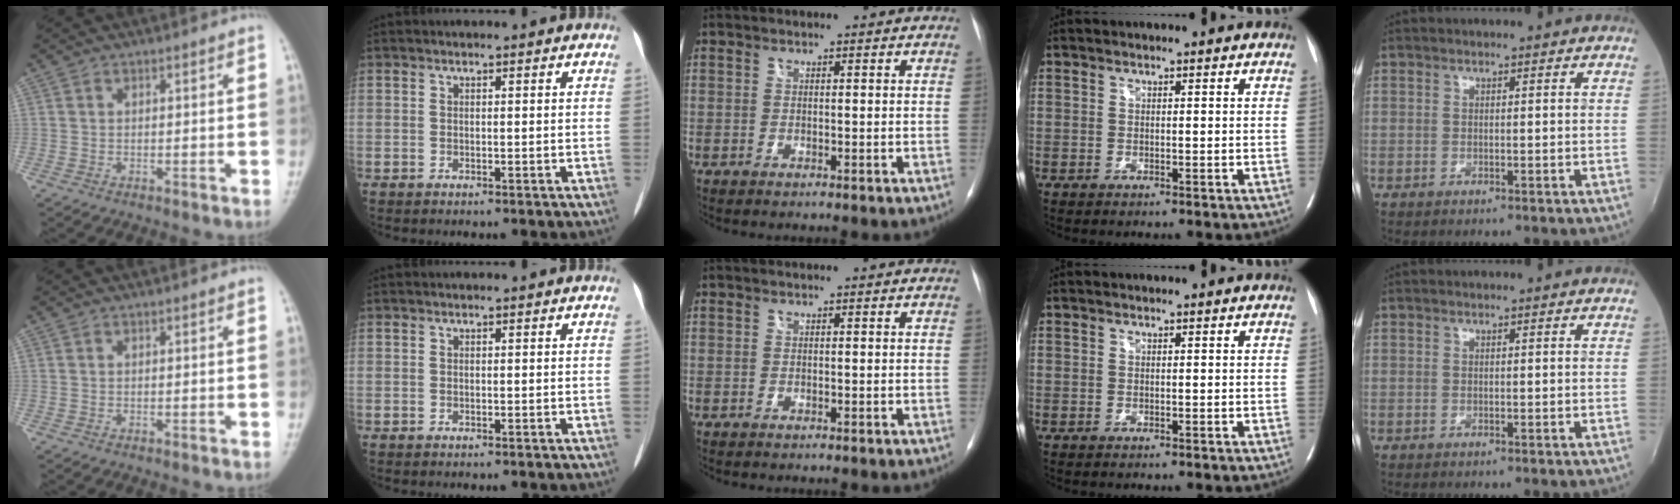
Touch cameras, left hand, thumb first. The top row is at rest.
{}